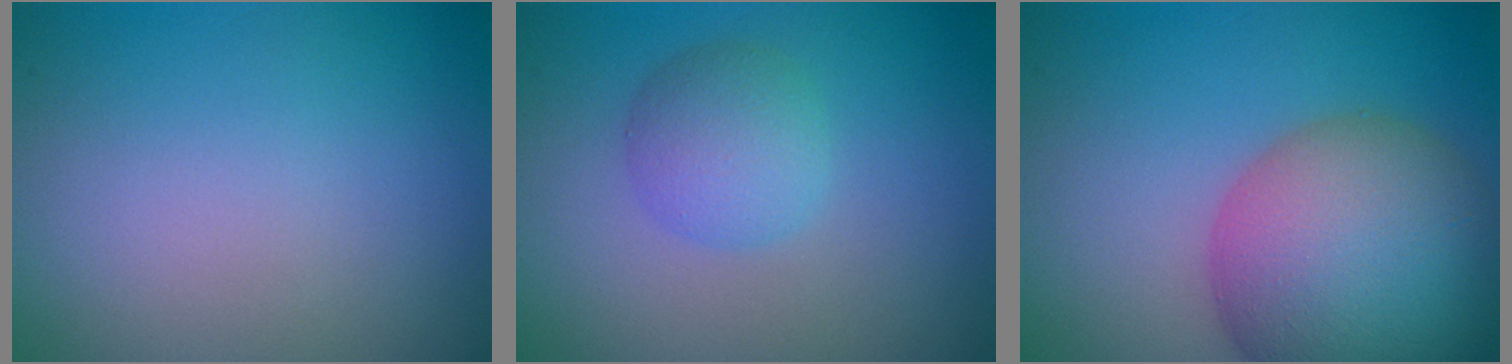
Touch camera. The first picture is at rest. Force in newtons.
{"total": 3.0, "press": 3.0, "slide": 0.1}
{"total": 13.0, "press": 13.0, "slide": 0.5}